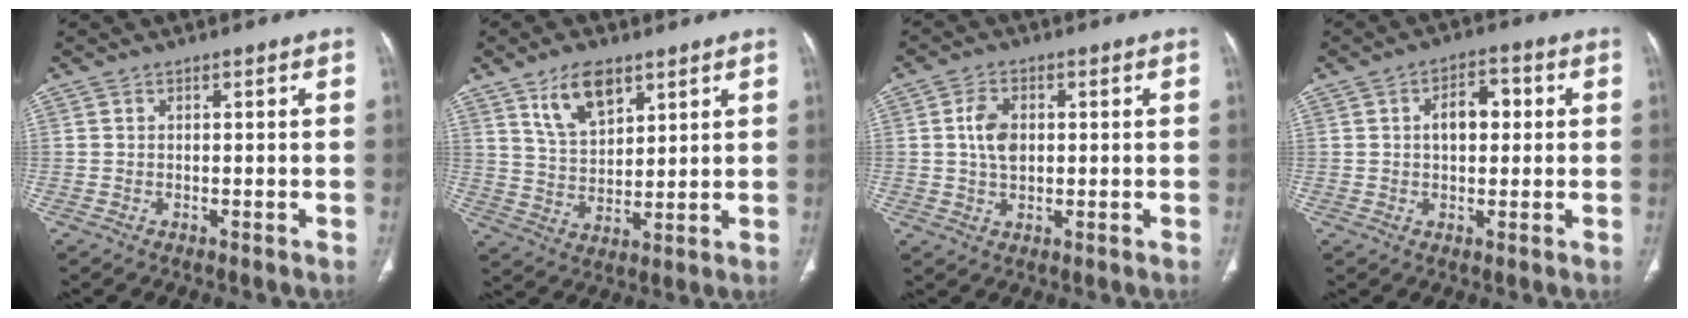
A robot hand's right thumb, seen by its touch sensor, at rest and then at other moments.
{"total": 9.5, "force": [5.8, 4.8, 5.9], "torque": [-0.090, -0.031, 0.114]}
{"total": 5.3, "force": [0.7, 3.4, 4.0], "torque": [-0.073, 0.000, 0.013]}
{"total": 6.4, "force": [0.9, 3.9, 5.0], "torque": [-0.064, 0.015, 0.010]}